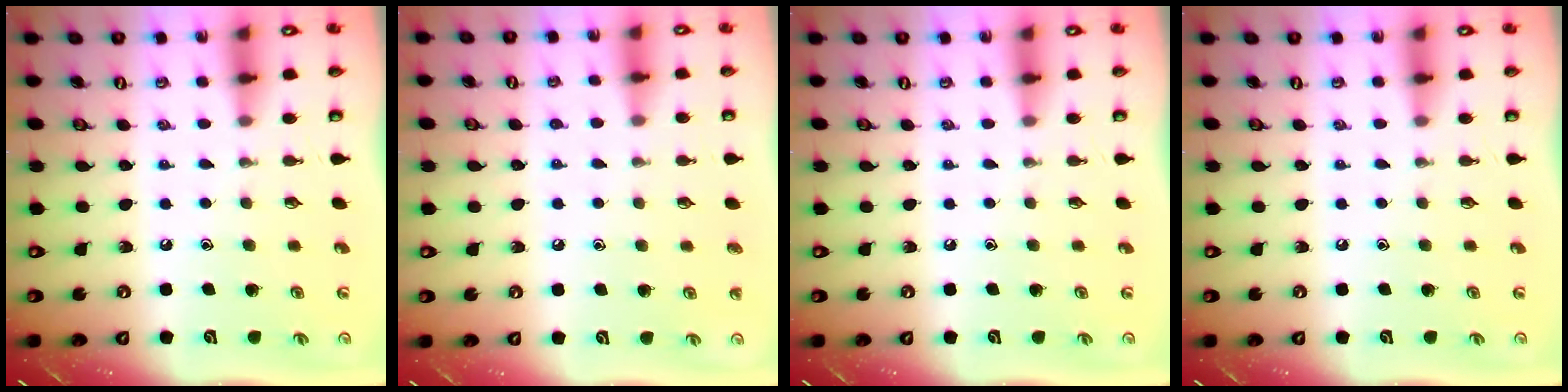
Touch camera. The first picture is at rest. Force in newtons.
{"total": 5.4, "press": 5.4, "slide": 0.6}
{"total": 0.0}
{"total": 0.0}